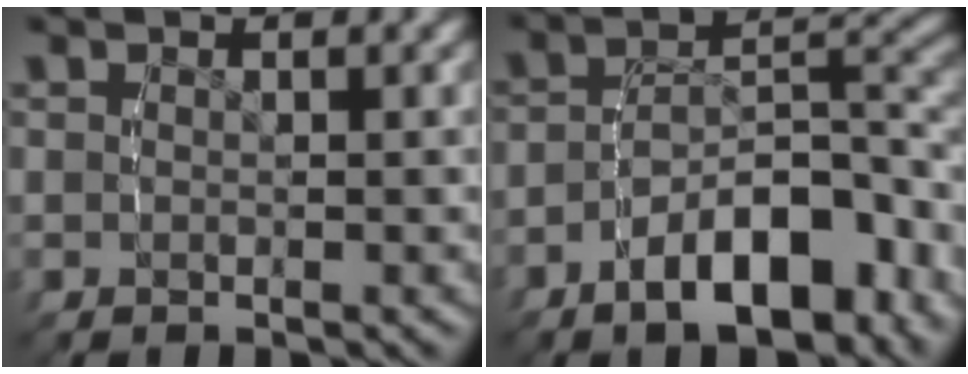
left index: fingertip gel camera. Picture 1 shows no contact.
{"total": 8.9, "force": [-4.5, 4.1, 6.5], "torque": [-0.073, -0.004, -0.068]}